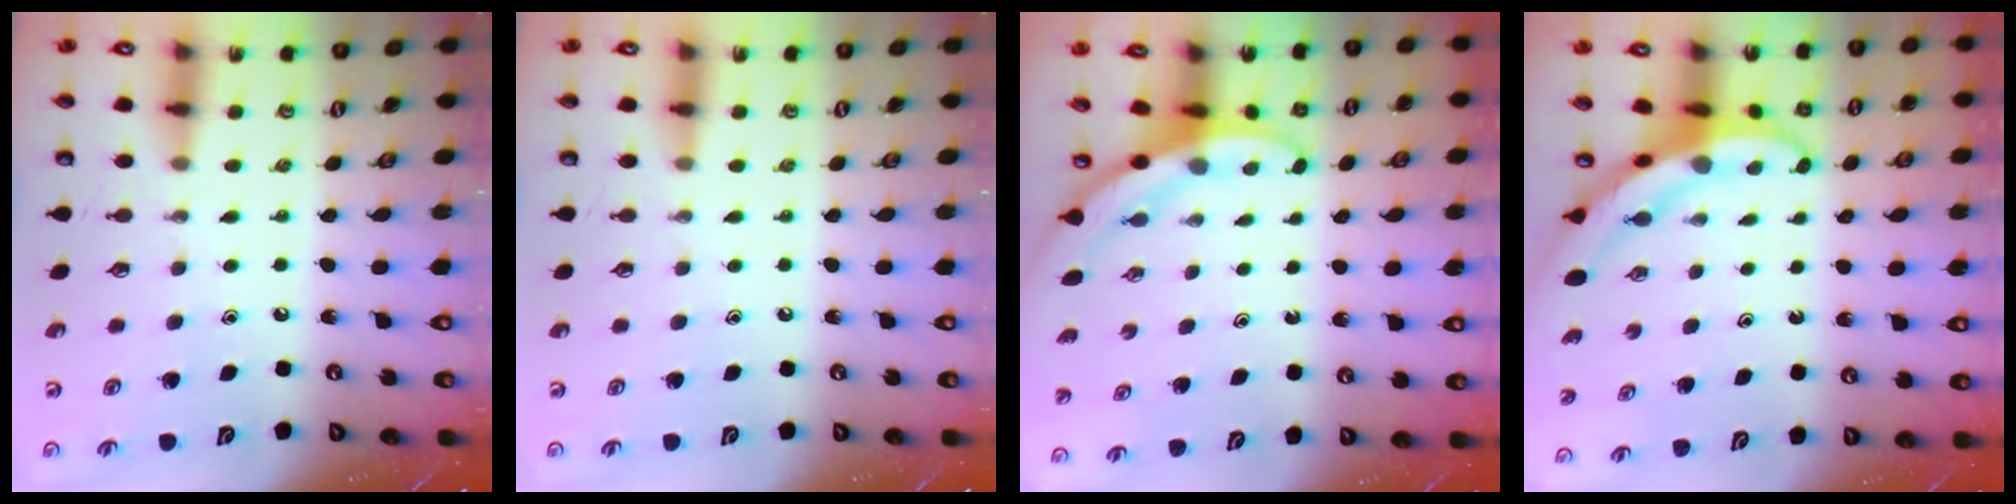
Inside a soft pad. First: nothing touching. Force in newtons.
{"total": 0.0}
{"total": 3.4, "press": 3.4, "slide": 0.2}
{"total": 3.9, "press": 3.8, "slide": 0.6}